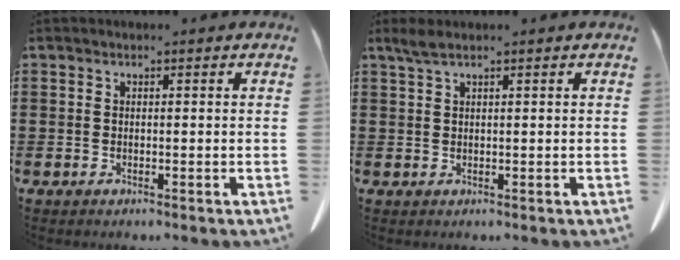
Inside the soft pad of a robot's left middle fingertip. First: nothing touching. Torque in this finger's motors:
{"motor_torque": [0.72, 0.58, 0.13, 0.02]}